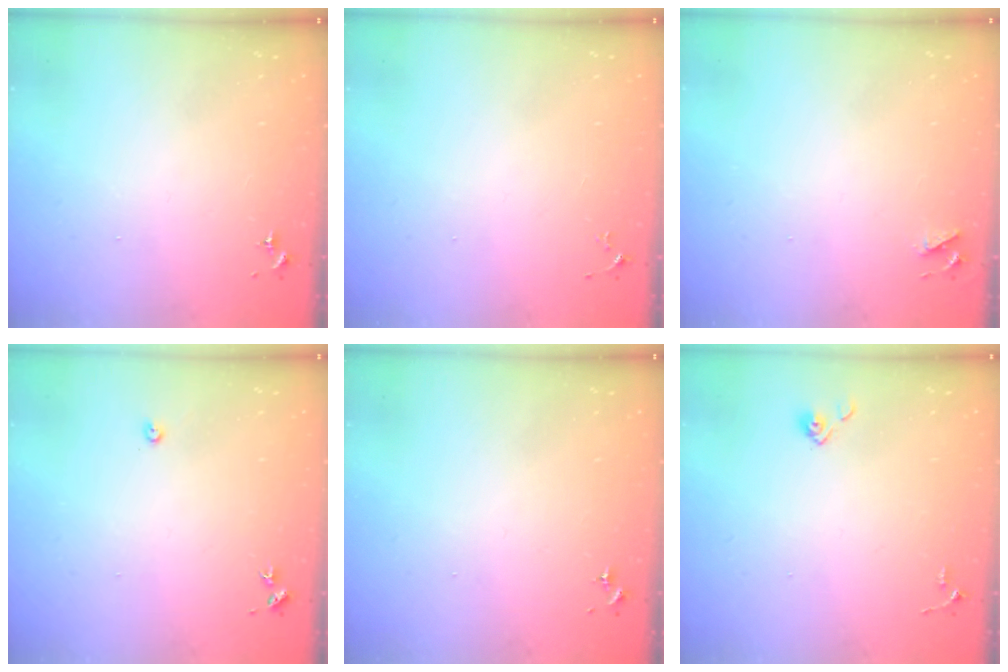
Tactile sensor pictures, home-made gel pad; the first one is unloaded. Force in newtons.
{"total": 3.3, "press": 3.3, "slide": 0.5}
{"total": 4.1, "press": 4.0, "slide": 0.7}
{"total": 2.2, "press": 2.2, "slide": 0.3}
{"total": 0.0}
{"total": 4.0, "press": 4.0, "slide": 0.4}